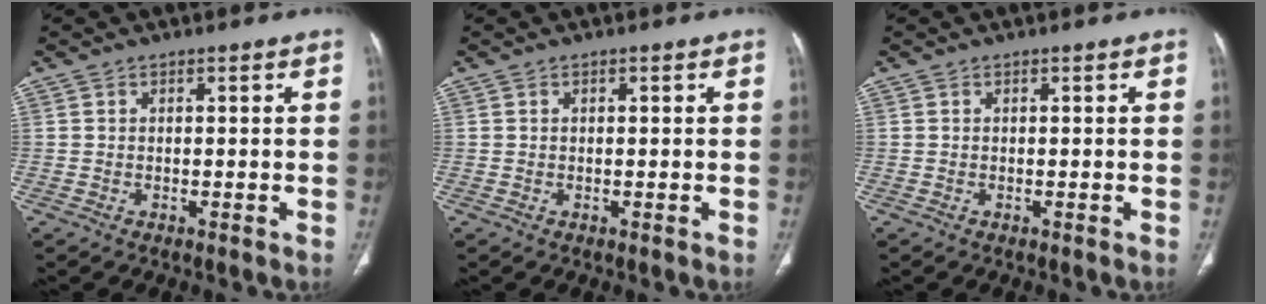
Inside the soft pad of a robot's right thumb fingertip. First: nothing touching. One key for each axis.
{"total": 0.0}
{"total": 0.0}